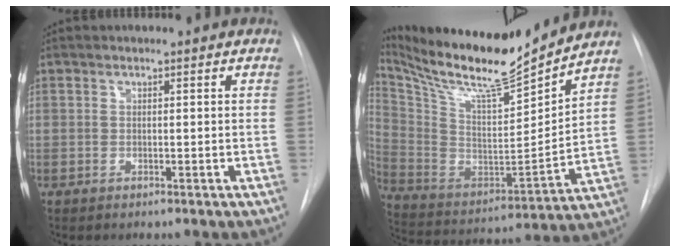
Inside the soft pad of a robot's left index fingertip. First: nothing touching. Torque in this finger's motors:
{"motor_torque": [0.79, -1.10, 0.11, 0.08]}